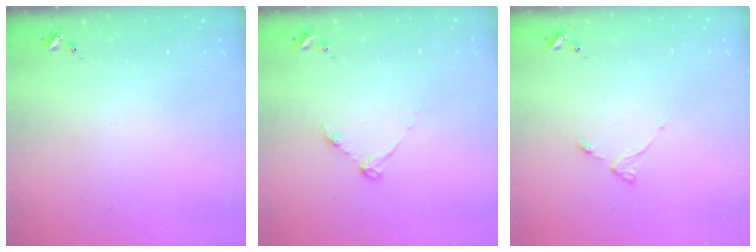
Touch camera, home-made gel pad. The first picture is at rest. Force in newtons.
{"total": 3.3, "press": 3.3, "slide": 0.5}
{"total": 3.5, "press": 3.5, "slide": 0.5}